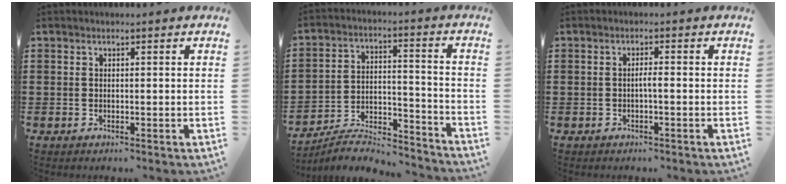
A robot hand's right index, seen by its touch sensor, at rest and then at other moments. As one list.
[{"total": 6.4, "force": [-6.1, 0.9, 1.7], "torque": [-0.035, 0.002, -0.122]}, {"total": 1.4, "force": [-0.5, 0.1, 1.3], "torque": [-0.023, -0.001, -0.009]}]